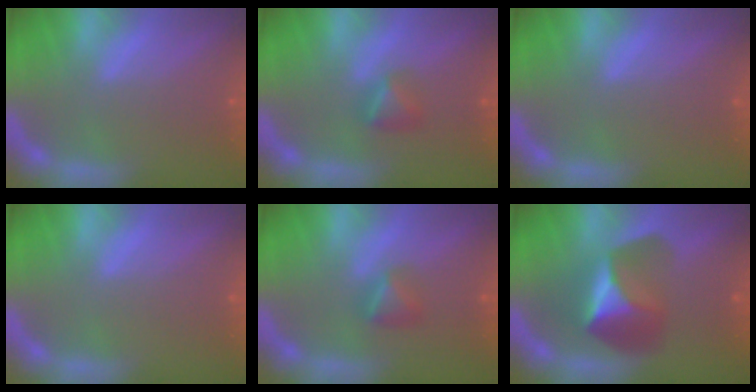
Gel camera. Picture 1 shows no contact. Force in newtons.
{"total": 1.9}
{"total": 0.0}
{"total": 0.0}
{"total": 1.9}
{"total": 5.9}